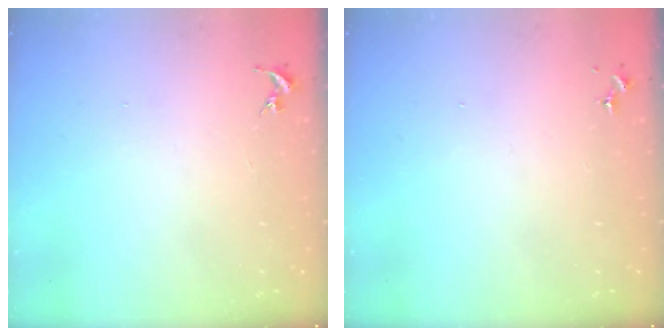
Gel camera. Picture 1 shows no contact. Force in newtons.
{"total": 0.0}